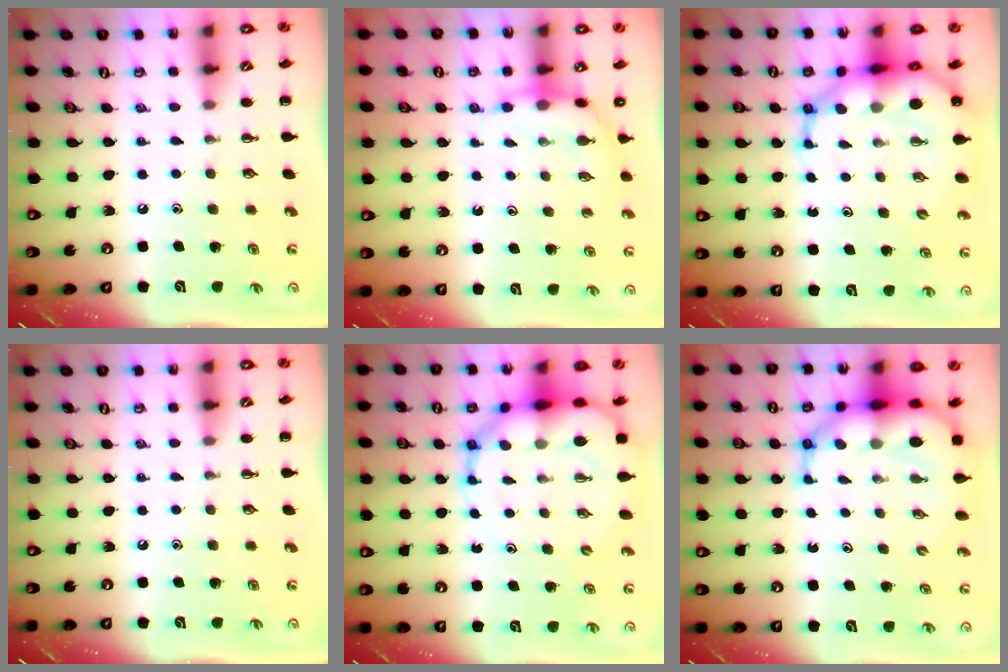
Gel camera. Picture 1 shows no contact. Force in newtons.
{"total": 6.3, "press": 6.2, "slide": 1.4}
{"total": 11.5, "press": 11.0, "slide": 3.3}
{"total": 0.0}
{"total": 12.5, "press": 12.0, "slide": 3.5}
{"total": 10.7, "press": 10.3, "slide": 2.9}